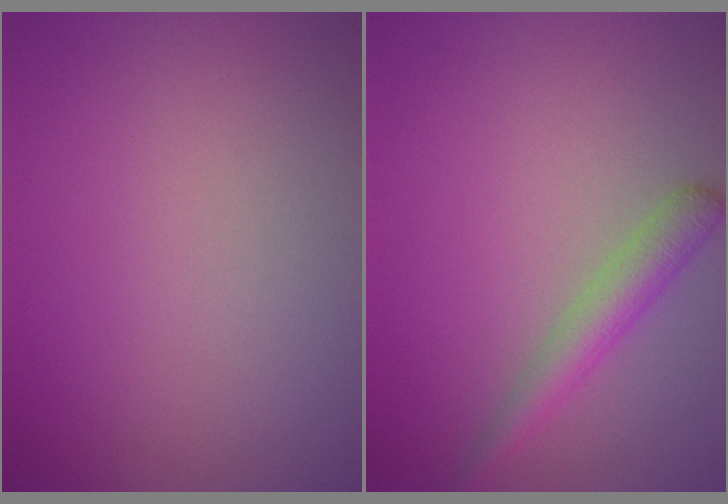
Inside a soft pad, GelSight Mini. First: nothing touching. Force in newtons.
{"total": 2.8, "press": 2.8, "slide": 0.1}